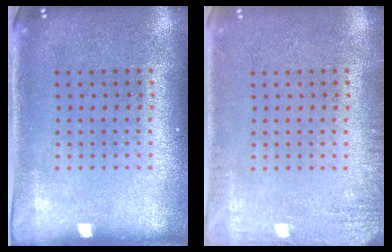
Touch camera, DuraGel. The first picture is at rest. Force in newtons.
{"total": 1.6, "press": 1.5, "slide": 0.3}